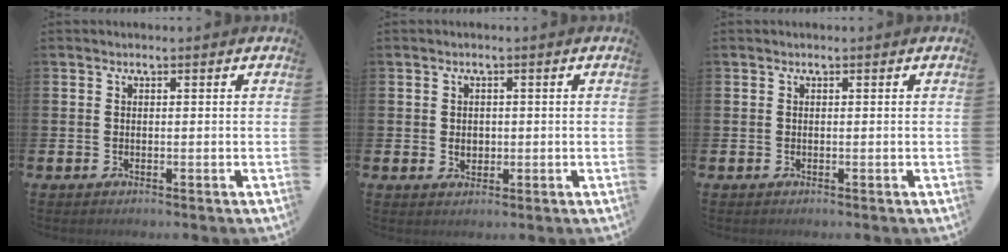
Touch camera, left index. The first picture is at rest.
{"total": 1.6, "force": [0.2, 1.3, 0.7], "torque": [-0.004, 0.005, -0.001]}
{"total": 0.0}